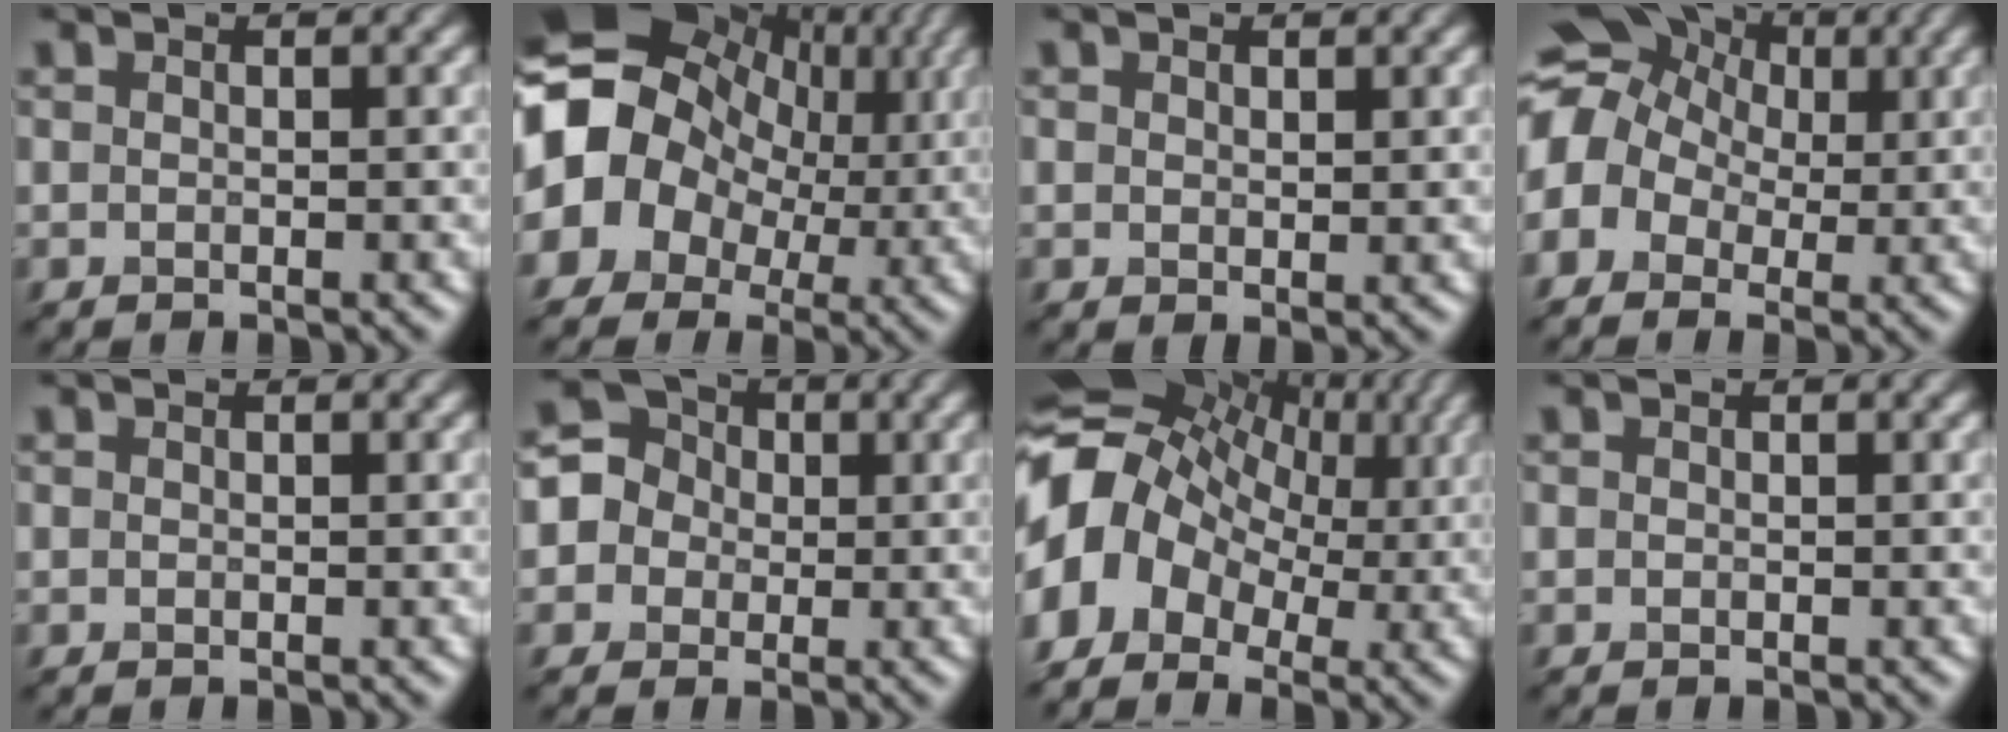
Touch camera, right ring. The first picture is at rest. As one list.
[{"total": 13.9, "force": [1.7, 11.7, 7.3], "torque": [-0.168, 0.014, 0.048]}, {"total": 0.0}, {"total": 9.4, "force": [1.9, 7.8, 4.9], "torque": [-0.126, 0.046, 0.019]}, {"total": 0.0}, {"total": 3.9, "force": [-0.2, 3.9, 0.3], "torque": [-0.019, 0.031, -0.009]}, {"total": 10.7, "force": [0.6, 8.3, 6.7], "torque": [-0.153, 0.023, 0.028]}, {"total": 0.0}]